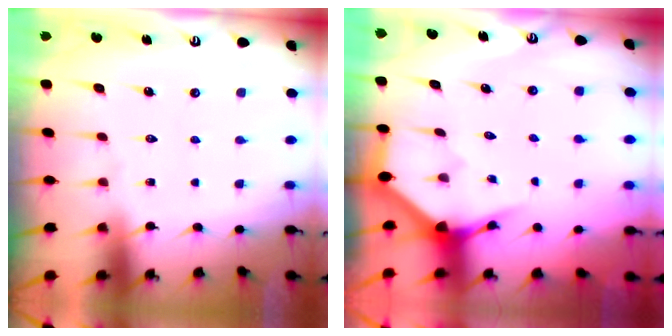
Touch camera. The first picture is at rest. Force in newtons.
{"total": 3.6, "press": 3.6, "slide": 0.2}